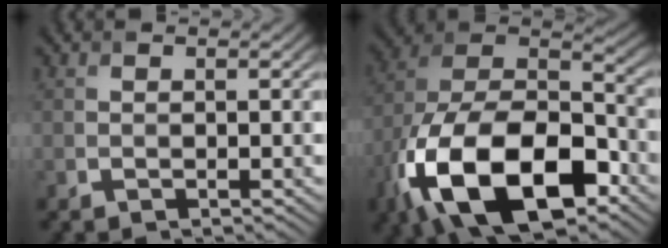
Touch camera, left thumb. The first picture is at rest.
{"total": 20.6, "force": [-10.2, 10.6, 14.4], "torque": [-0.306, -0.036, -0.171]}